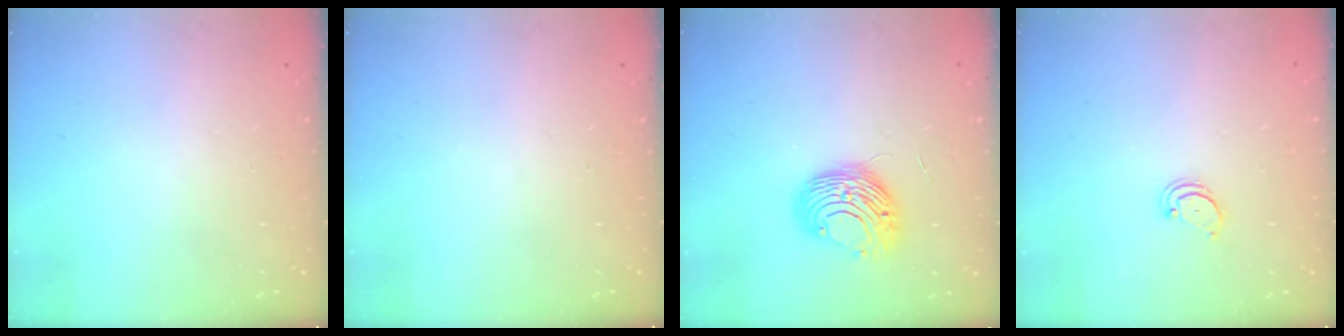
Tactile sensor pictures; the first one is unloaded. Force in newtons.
{"total": 0.0}
{"total": 9.7, "press": 9.7, "slide": 0.1}
{"total": 2.4, "press": 2.3, "slide": 0.5}